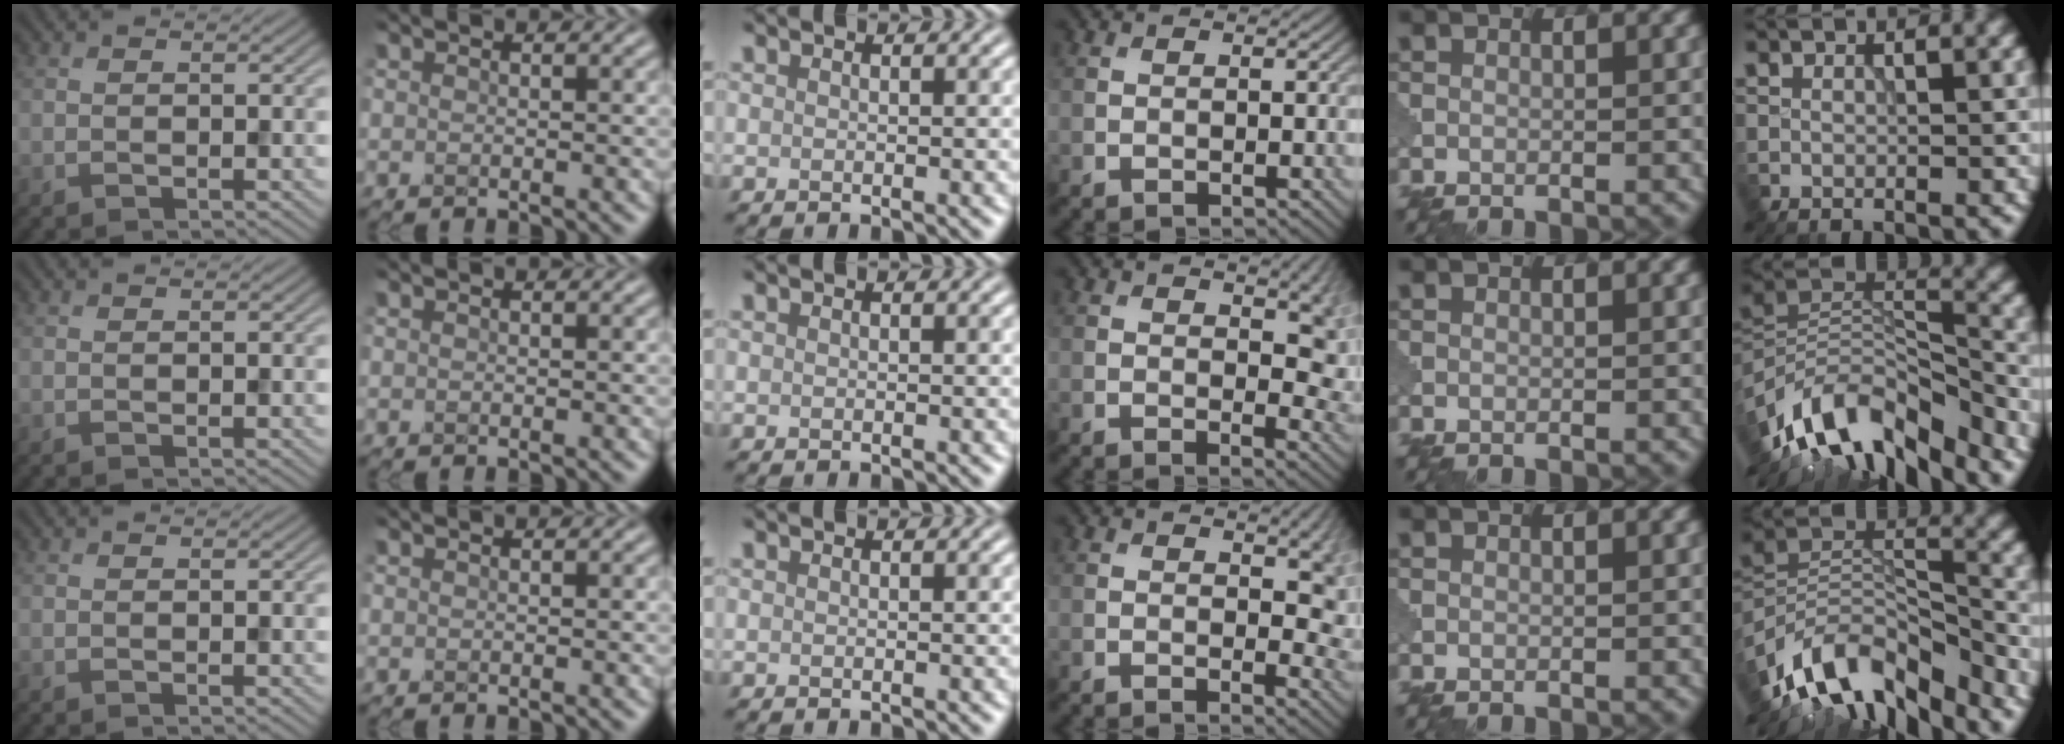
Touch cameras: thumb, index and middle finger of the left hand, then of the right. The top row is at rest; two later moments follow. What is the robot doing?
{"motion": "shake", "object": "medicine bottle"}